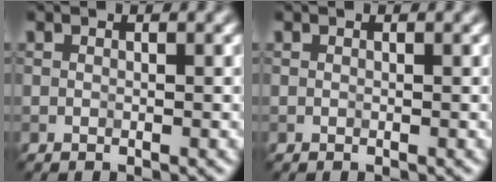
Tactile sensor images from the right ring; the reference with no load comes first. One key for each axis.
{"total": 0.0}